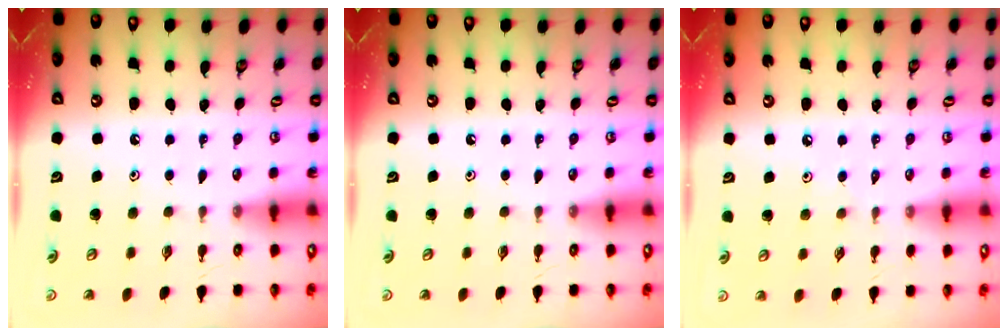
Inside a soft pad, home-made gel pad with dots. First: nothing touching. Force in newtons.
{"total": 0.0}
{"total": 2.3, "press": 2.3, "slide": 0.4}